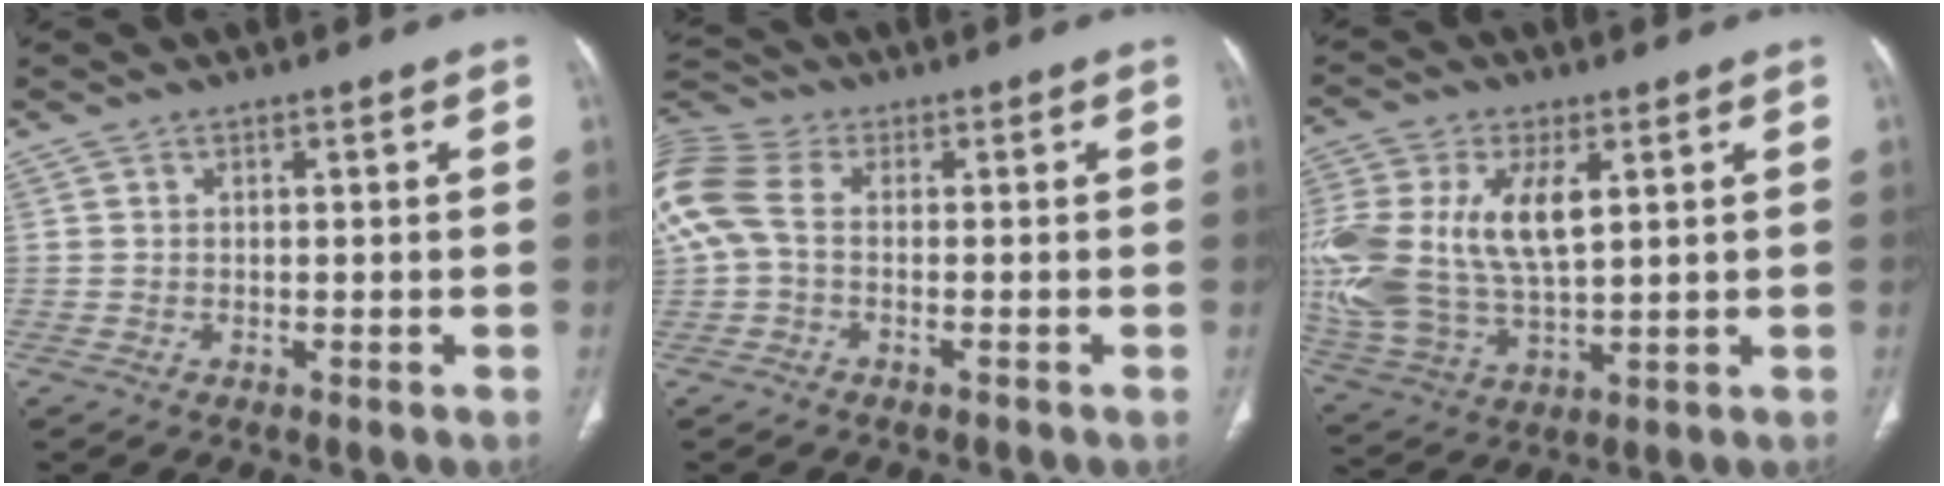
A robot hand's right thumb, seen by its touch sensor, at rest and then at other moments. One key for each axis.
{"total": 13.4, "fx": -0.1, "fy": 9.5, "fz": 9.4, "tx": -0.255, "ty": 0.028, "tz": -0.002}
{"total": 21.4, "fx": 4.1, "fy": 11.4, "fz": 17.7, "tx": -0.408, "ty": -0.009, "tz": 0.081}